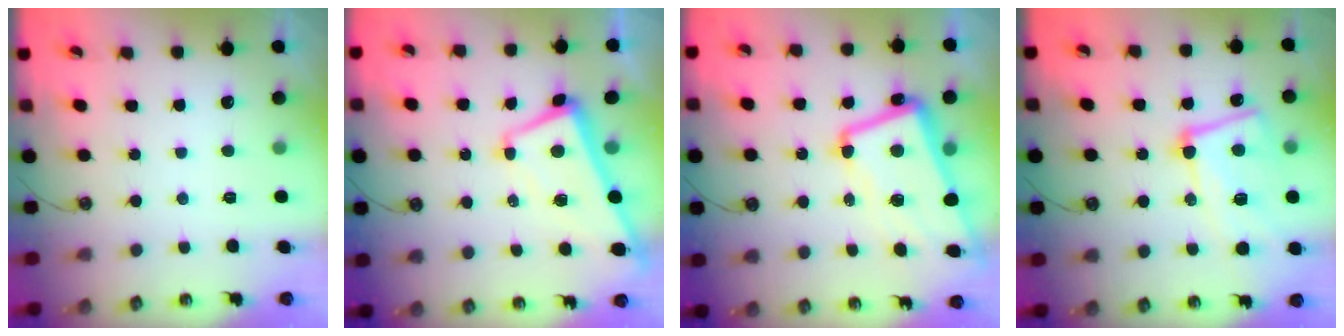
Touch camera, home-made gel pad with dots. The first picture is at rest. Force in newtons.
{"total": 4.3, "press": 4.2, "slide": 0.8}
{"total": 8.8, "press": 8.5, "slide": 2.1}
{"total": 13.7, "press": 13.5, "slide": 2.4}